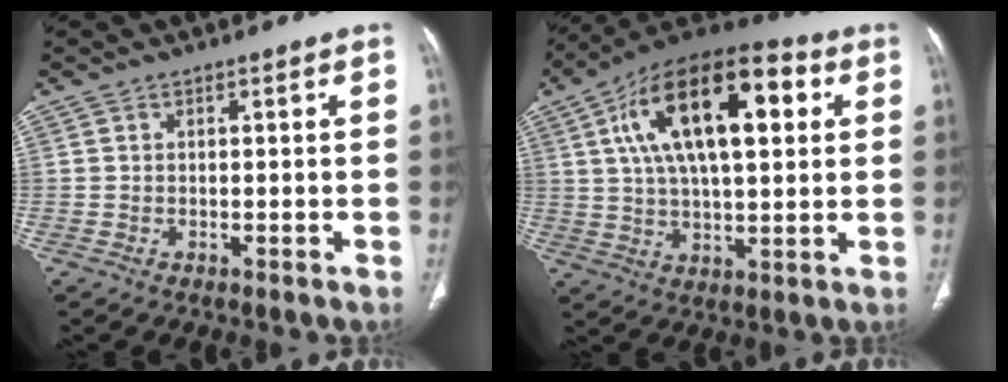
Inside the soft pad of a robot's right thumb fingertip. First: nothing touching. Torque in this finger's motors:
{"motor_torque": [0.24, 4.77, 1.94, 0.00, 0.56]}